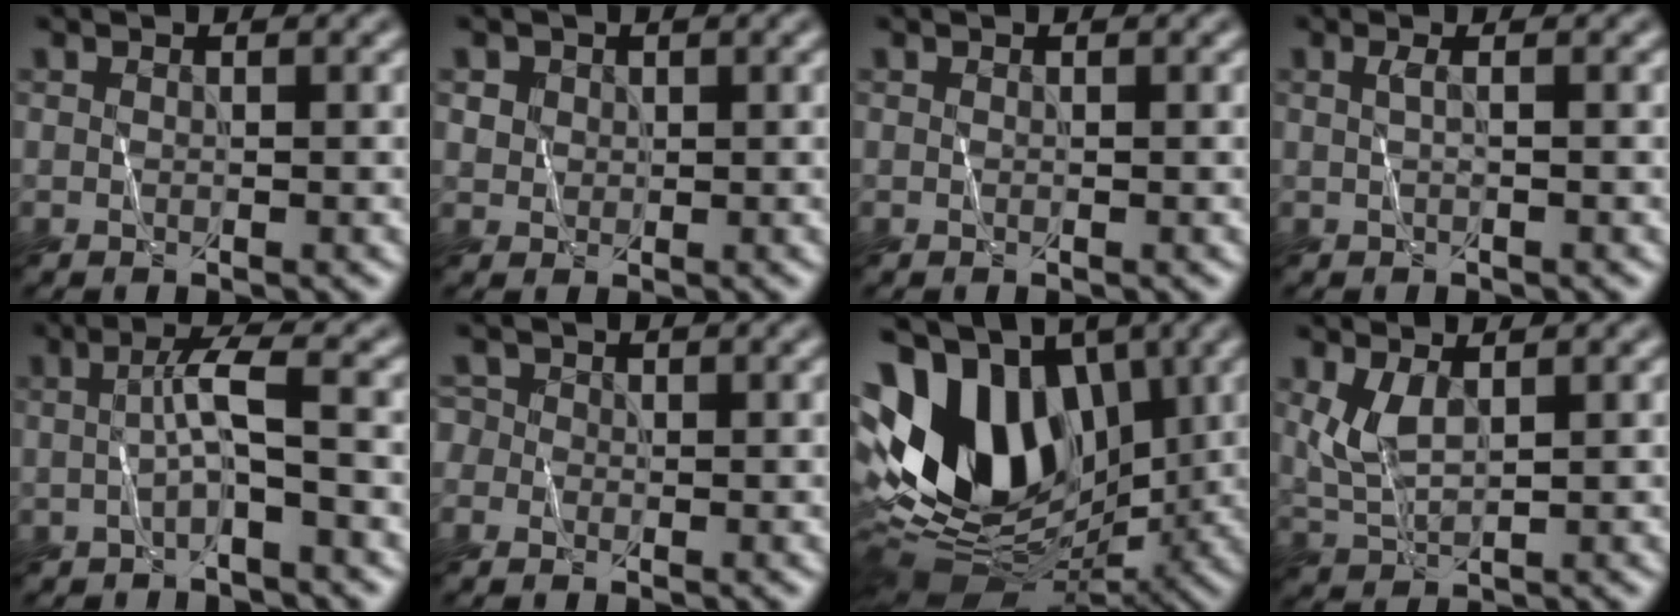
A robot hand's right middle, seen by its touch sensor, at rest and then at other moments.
{"total": 1.5, "force": [0.6, 1.3, 0.1], "torque": [-0.008, 0.002, 0.029]}
{"total": 0.0}
{"total": 0.7, "force": [-0.1, 0.1, 0.6], "torque": [-0.013, 0.002, 0.003]}
{"total": 2.7, "force": [-0.6, 0.2, 2.6], "torque": [-0.049, 0.010, -0.007]}
{"total": 1.0, "force": [-0.4, 0.9, -0.1], "torque": [0.003, 0.006, -0.008]}
{"total": 14.6, "force": [0.4, 10.2, 10.3], "torque": [-0.201, 0.016, -0.002]}
{"total": 2.5, "force": [0.8, 1.2, 2.1], "torque": [-0.052, 0.000, 0.031]}